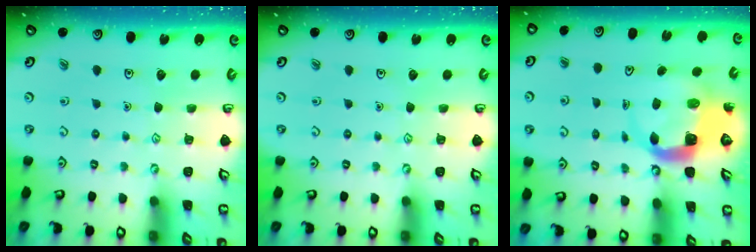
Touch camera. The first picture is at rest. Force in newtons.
{"total": 0.0}
{"total": 4.5, "press": 4.5, "slide": 0.6}